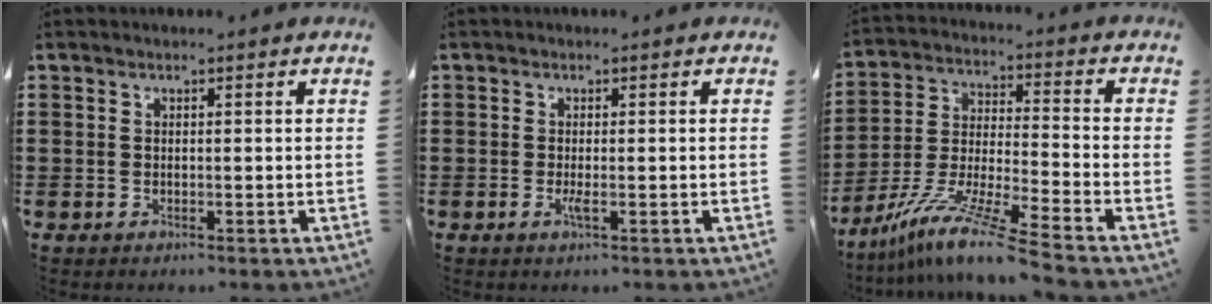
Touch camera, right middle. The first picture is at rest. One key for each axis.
{"total": 1.2, "fx": -0.3, "fy": 0.0, "fz": 1.1, "tx": -0.021, "ty": -0.004, "tz": -0.006}
{"total": 10.8, "fx": -8.7, "fy": -0.6, "fz": 6.4, "tx": -0.134, "ty": -0.008, "tz": -0.177}